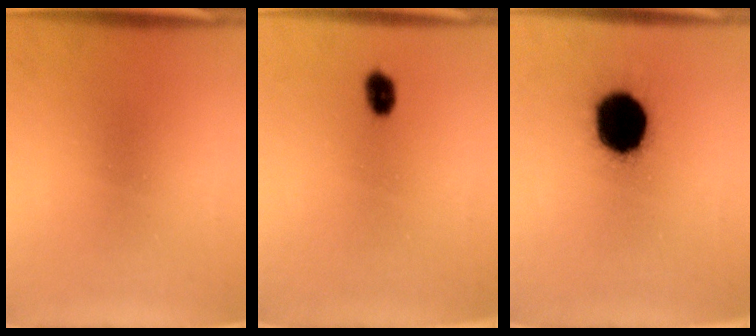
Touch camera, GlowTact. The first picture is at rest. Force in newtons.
{"total": 2.8}
{"total": 15.6}